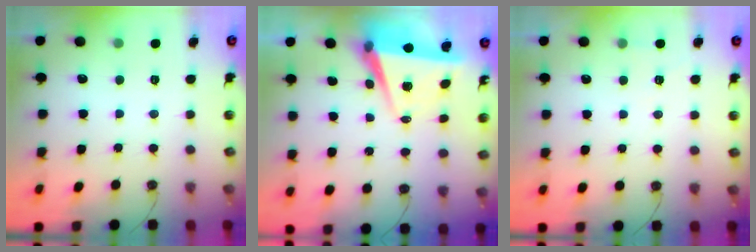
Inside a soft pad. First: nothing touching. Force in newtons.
{"total": 6.6, "press": 4.7, "slide": 4.7}
{"total": 5.4, "press": 3.3, "slide": 4.3}